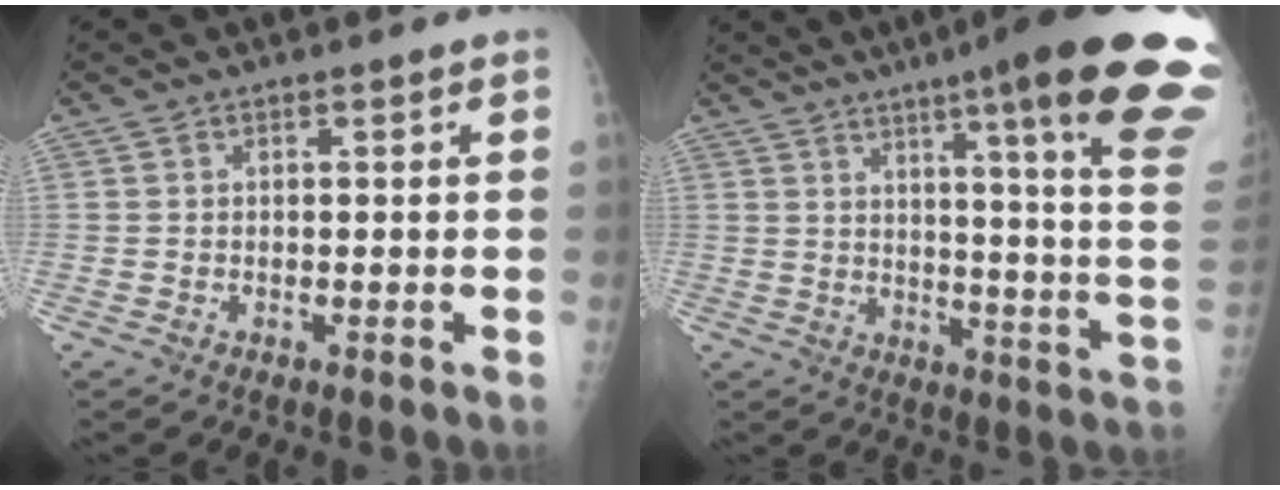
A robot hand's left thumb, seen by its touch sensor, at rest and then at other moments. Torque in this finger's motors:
{"motor_torque": [3.46, 1.55, 1.64, -1.13, 0.45]}